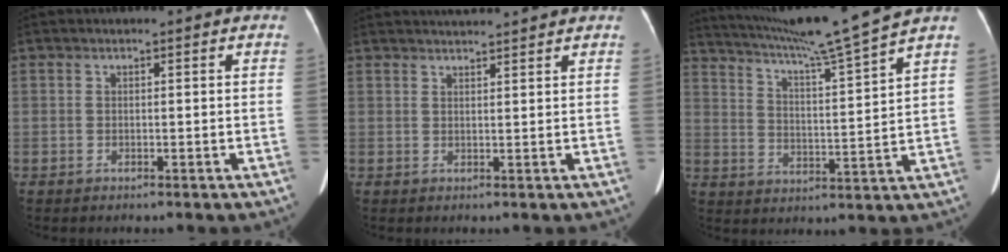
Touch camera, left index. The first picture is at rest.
{"total": 5.2, "force": [5.0, -0.2, 1.3], "torque": [-0.022, 0.027, 0.069]}
{"total": 14.6, "force": [12.8, -3.0, 6.4], "torque": [-0.116, -0.025, 0.201]}